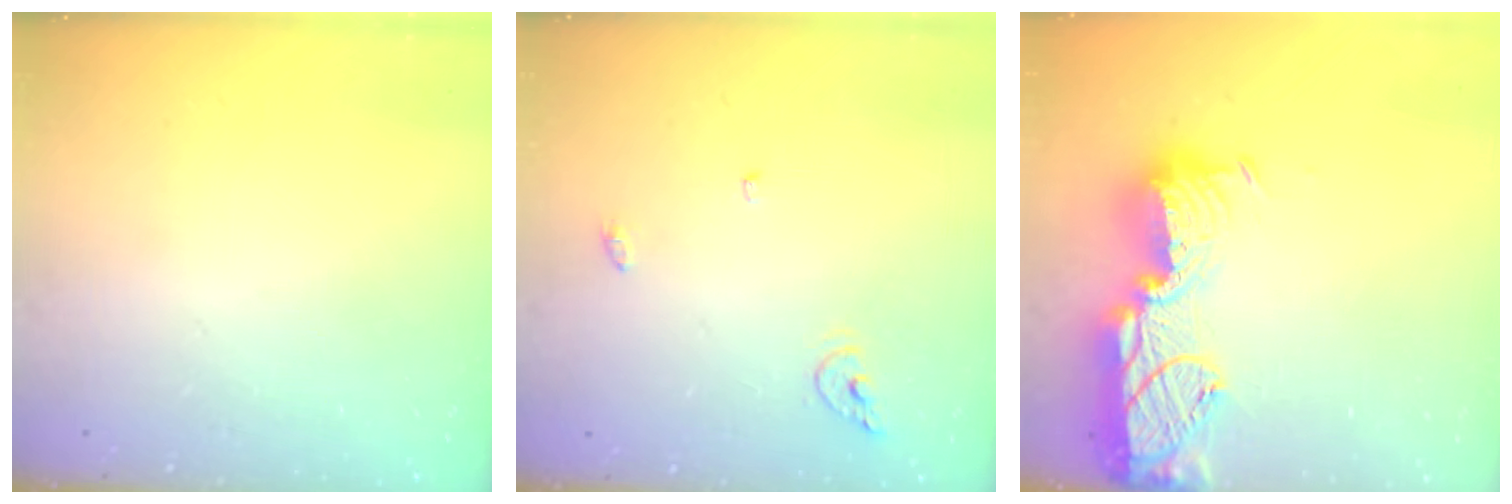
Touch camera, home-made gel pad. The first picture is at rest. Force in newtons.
{"total": 6.1, "press": 6.1, "slide": 0.6}
{"total": 19.3, "press": 19.2, "slide": 1.1}